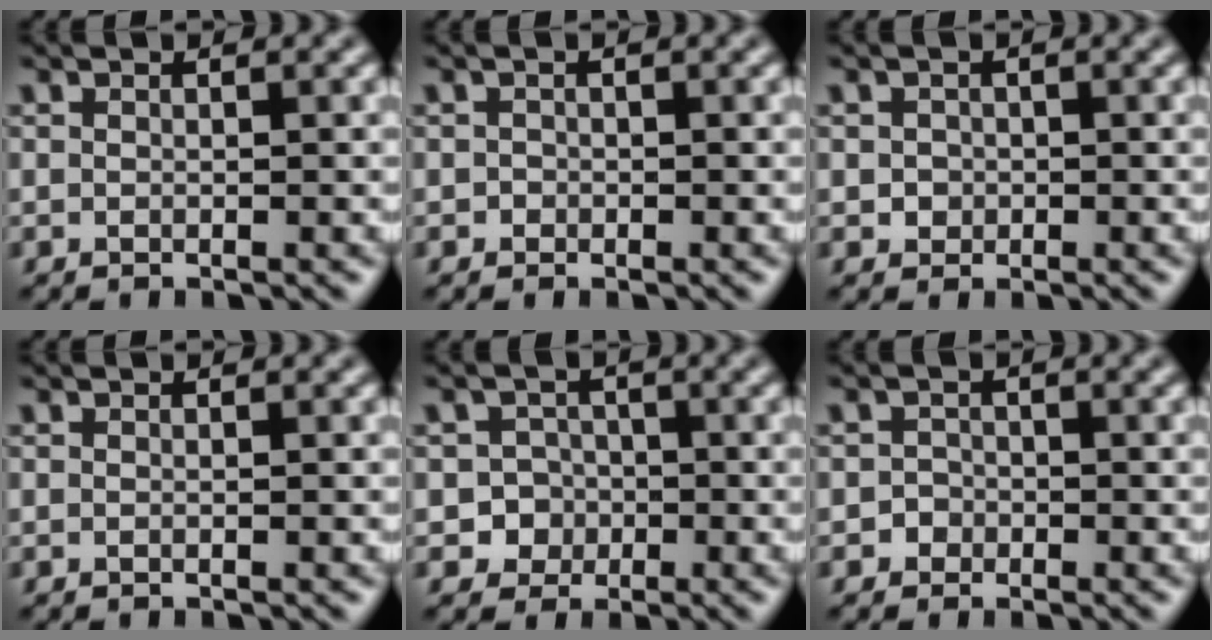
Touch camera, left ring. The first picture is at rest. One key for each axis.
{"total": 0.6, "fx": -0.2, "fy": 0.6, "fz": 0.0, "tx": 0.006, "ty": -0.003, "tz": -0.004}
{"total": 1.1, "fx": 0.0, "fy": 1.1, "fz": 0.2, "tx": 0.005, "ty": -0.003, "tz": 0.000}
{"total": 0.0}
{"total": 3.4, "fx": -1.2, "fy": 3.1, "fz": 0.4, "tx": 0.026, "ty": 0.002, "tz": -0.028}
{"total": 1.2, "fx": -0.4, "fy": 1.1, "fz": 0.0, "tx": 0.016, "ty": 0.002, "tz": -0.012}